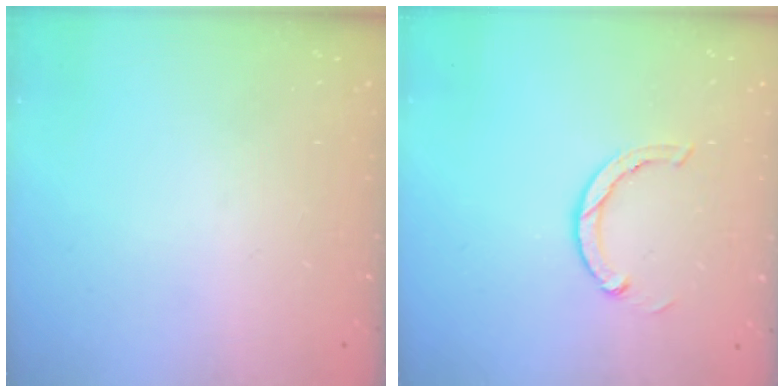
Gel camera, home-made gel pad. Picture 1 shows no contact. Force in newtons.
{"total": 3.0, "press": 3.0, "slide": 0.1}